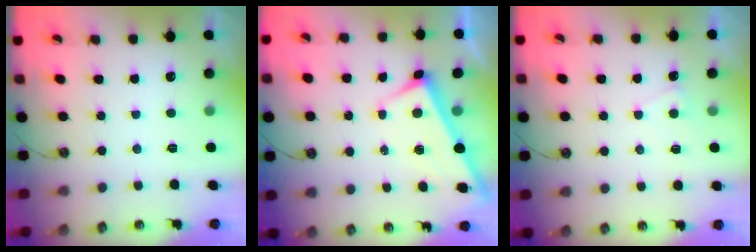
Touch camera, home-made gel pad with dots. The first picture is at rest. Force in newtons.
{"total": 3.0, "press": 3.0, "slide": 0.0}
{"total": 1.2, "press": 1.1, "slide": 0.4}